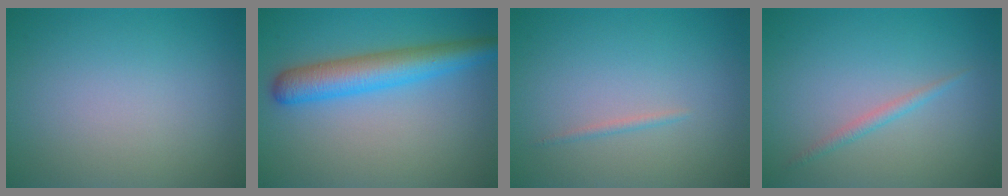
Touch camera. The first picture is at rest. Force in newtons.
{"total": 5.4, "press": 5.4, "slide": 0.1}
{"total": 0.6, "press": 0.6, "slide": 0.1}
{"total": 1.1, "press": 1.1, "slide": 0.1}